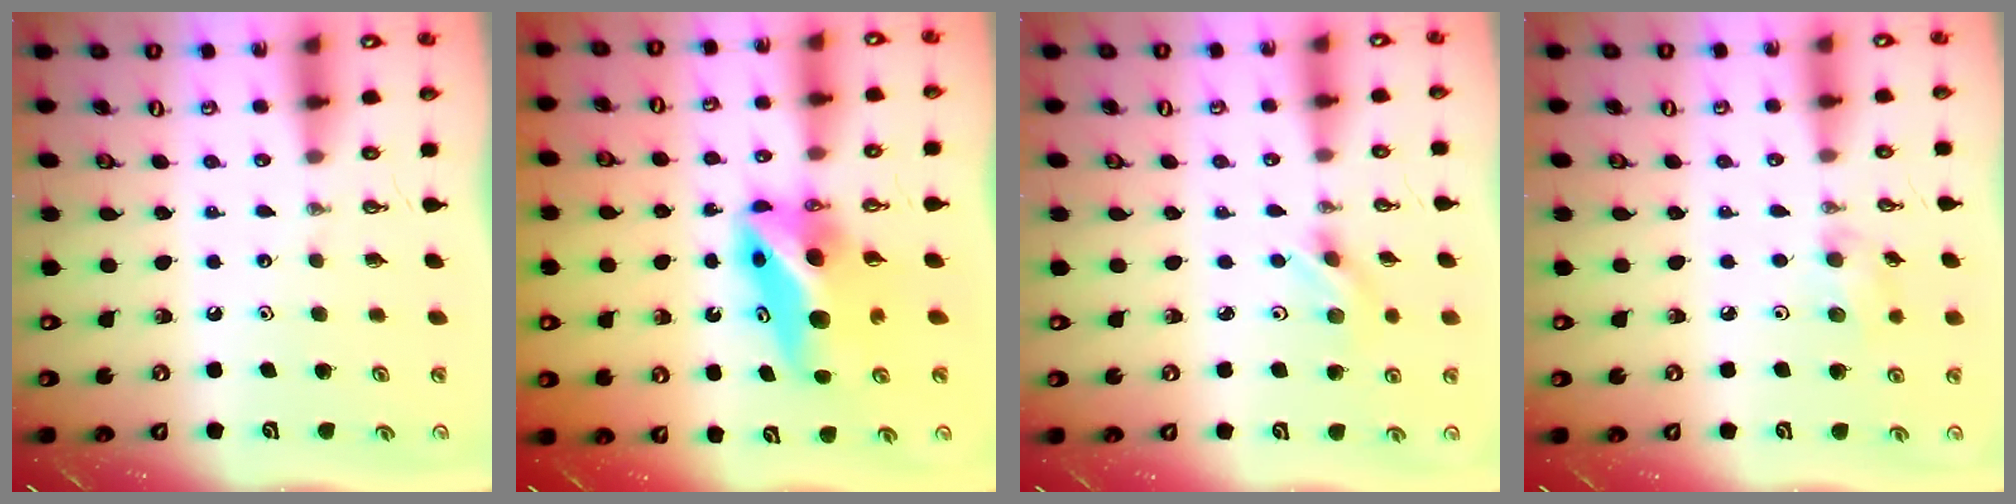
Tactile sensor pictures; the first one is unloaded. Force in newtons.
{"total": 9.1, "press": 8.9, "slide": 1.6}
{"total": 2.0, "press": 1.9, "slide": 0.4}
{"total": 5.6, "press": 5.3, "slide": 2.0}